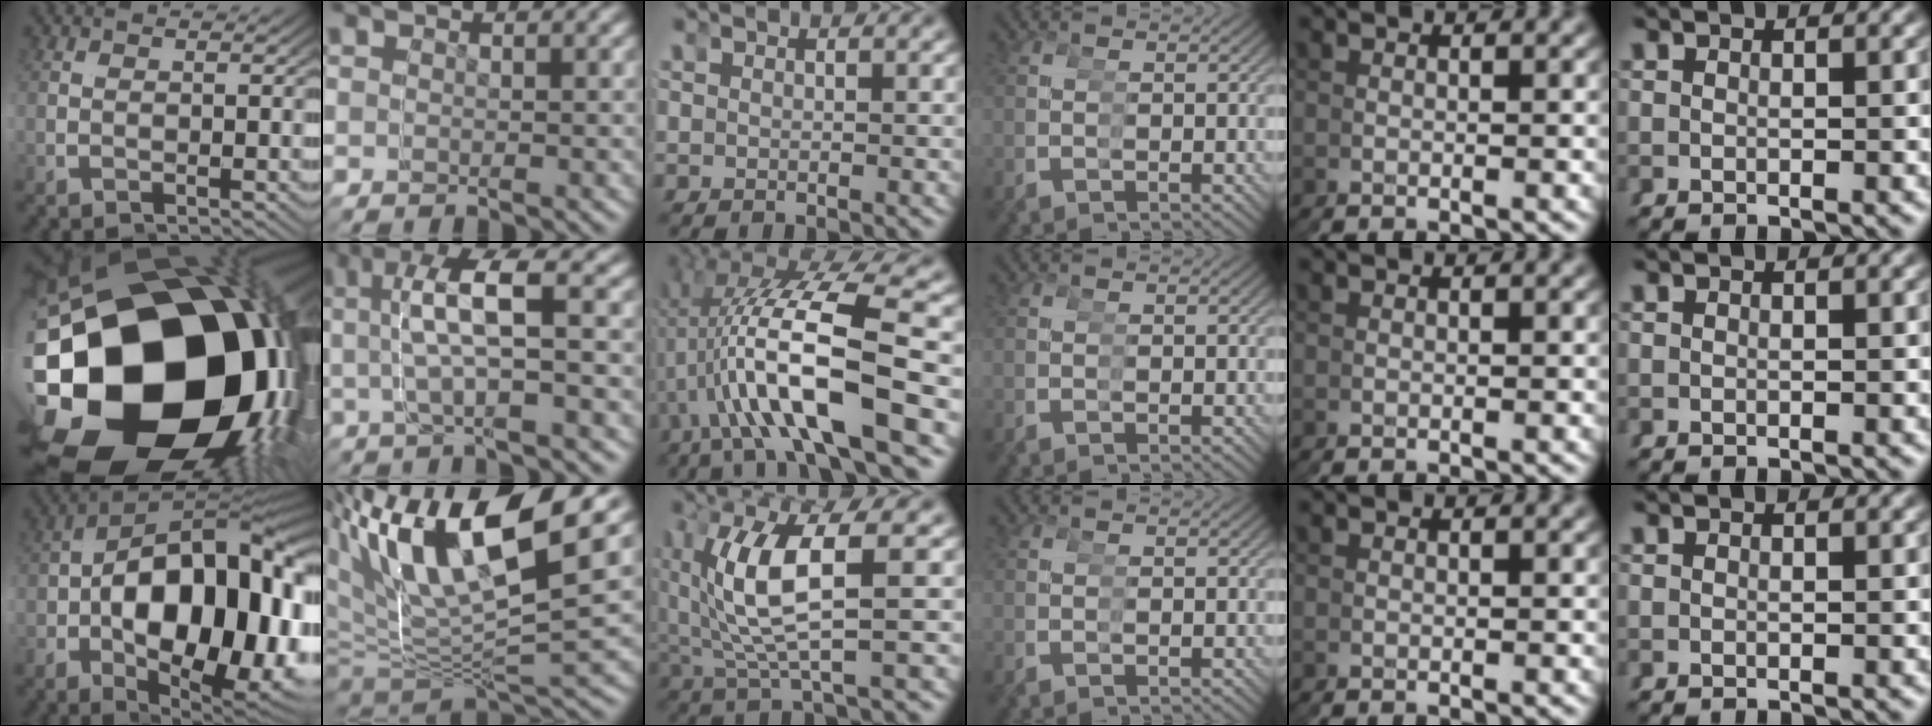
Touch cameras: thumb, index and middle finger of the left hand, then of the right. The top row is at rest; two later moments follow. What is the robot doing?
{"motion": "grasp_and_lifting", "object": "tape"}